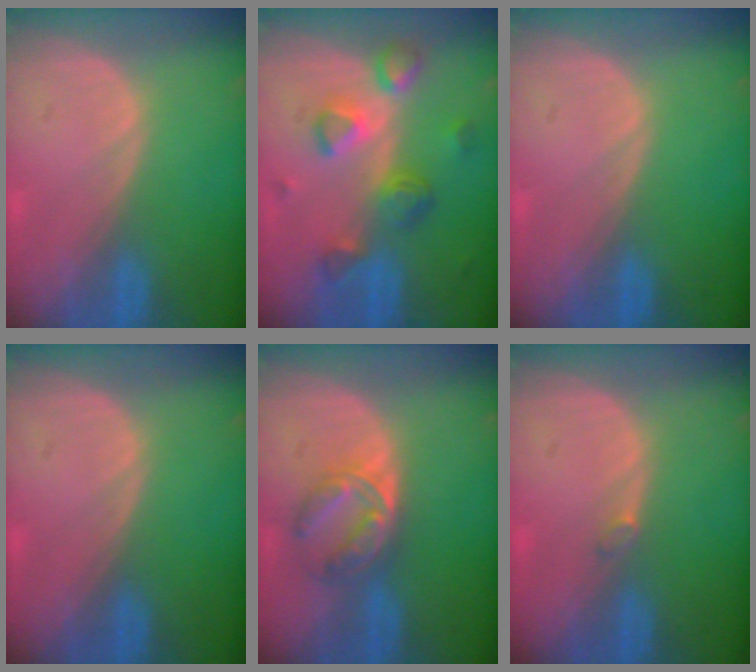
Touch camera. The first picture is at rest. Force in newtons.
{"total": 7.9, "press": 7.1, "slide": 3.5}
{"total": 0.0}
{"total": 0.0}
{"total": 5.9, "press": 5.6, "slide": 1.9}
{"total": 0.8, "press": 0.8, "slide": 0.2}